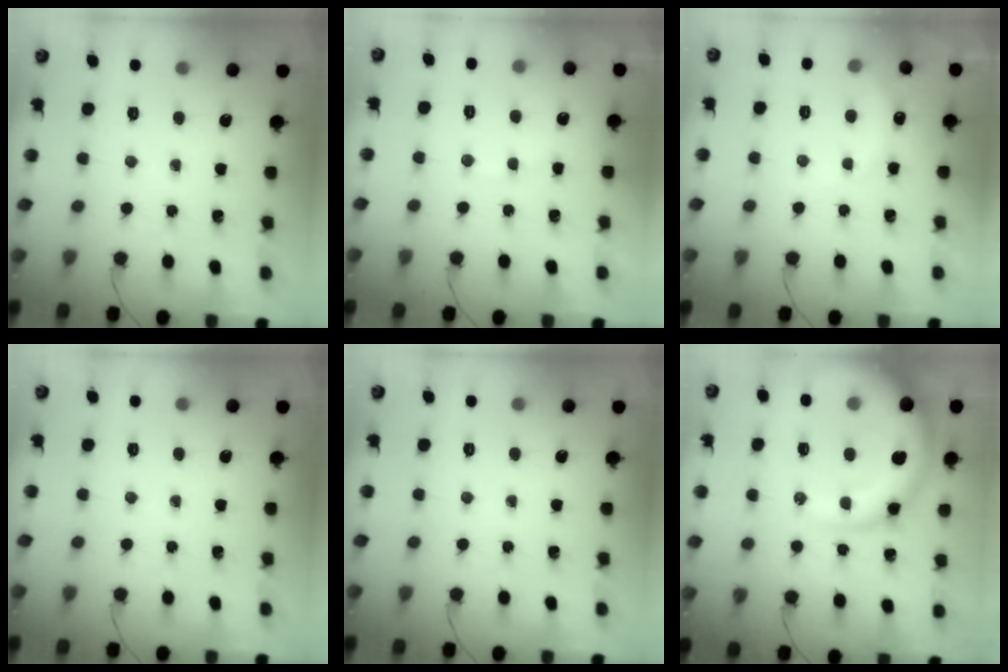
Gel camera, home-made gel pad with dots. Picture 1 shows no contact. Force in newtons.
{"total": 6.1, "press": 6.0, "slide": 1.1}
{"total": 6.2, "press": 6.0, "slide": 1.2}
{"total": 0.0}
{"total": 0.0}
{"total": 13.9, "press": 13.3, "slide": 3.9}